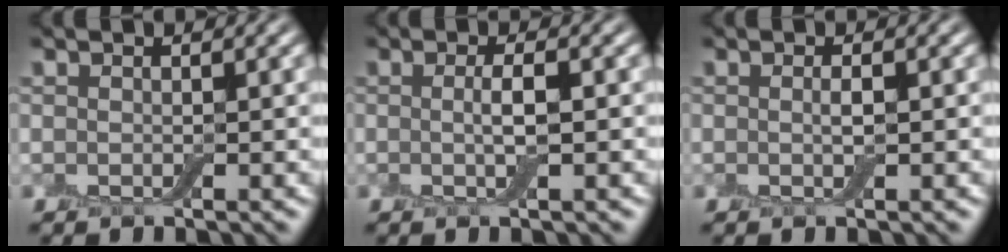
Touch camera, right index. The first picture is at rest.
{"total": 2.0, "force": [-0.1, 0.3, 2.0], "torque": [-0.039, -0.002, -0.003]}
{"total": 1.0, "force": [0.0, 0.2, 1.0], "torque": [-0.019, 0.000, -0.001]}